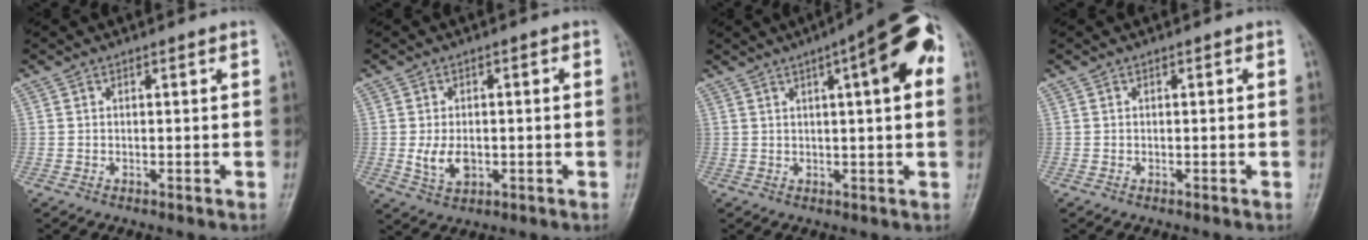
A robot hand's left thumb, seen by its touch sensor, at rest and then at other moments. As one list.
[{"total": 5.4, "force": [-0.8, 3.6, 4.0], "torque": [-0.065, -0.002, -0.009]}, {"total": 13.0, "force": [4.2, 3.1, 11.9], "torque": [-0.146, 0.017, 0.048]}, {"total": 0.0}]